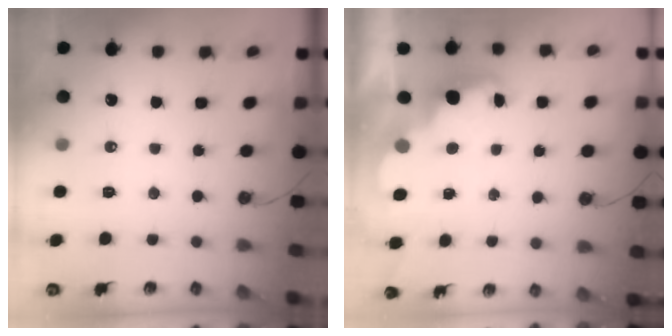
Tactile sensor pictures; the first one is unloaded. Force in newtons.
{"total": 2.5, "press": 2.4, "slide": 0.5}